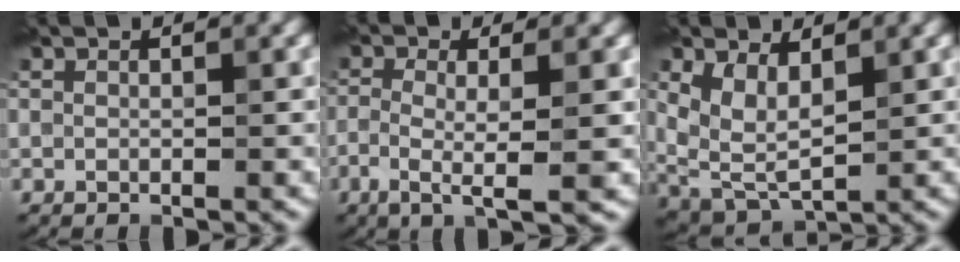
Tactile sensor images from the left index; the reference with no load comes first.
{"total": 4.4, "force": [-1.0, 0.8, 4.2], "torque": [-0.083, 0.002, -0.019]}
{"total": 4.9, "force": [1.5, 2.7, 3.8], "torque": [-0.090, 0.003, 0.037]}